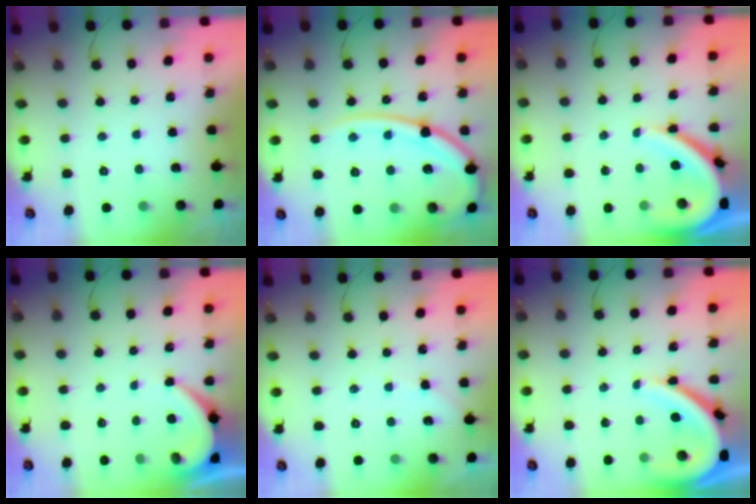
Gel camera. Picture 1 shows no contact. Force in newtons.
{"total": 15.9, "press": 15.9, "slide": 1.4}
{"total": 10.9, "press": 10.8, "slide": 1.1}
{"total": 3.9, "press": 3.9, "slide": 0.3}
{"total": 2.4, "press": 2.4, "slide": 0.5}
{"total": 10.9, "press": 10.8, "slide": 1.1}